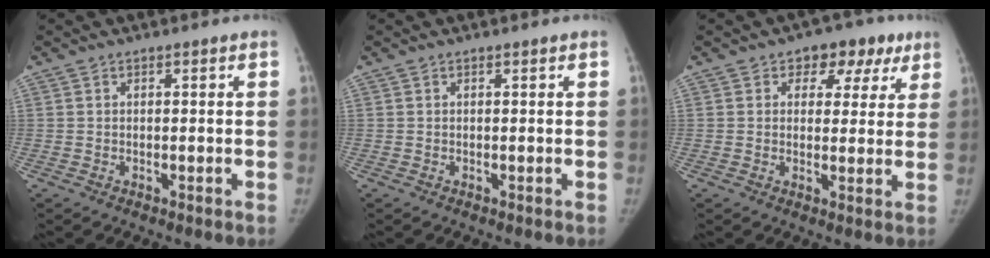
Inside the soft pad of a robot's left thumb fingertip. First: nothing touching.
{"total": 0.0}
{"total": 8.0, "force": [4.0, 5.8, 3.8], "torque": [0.009, -0.004, 0.044]}